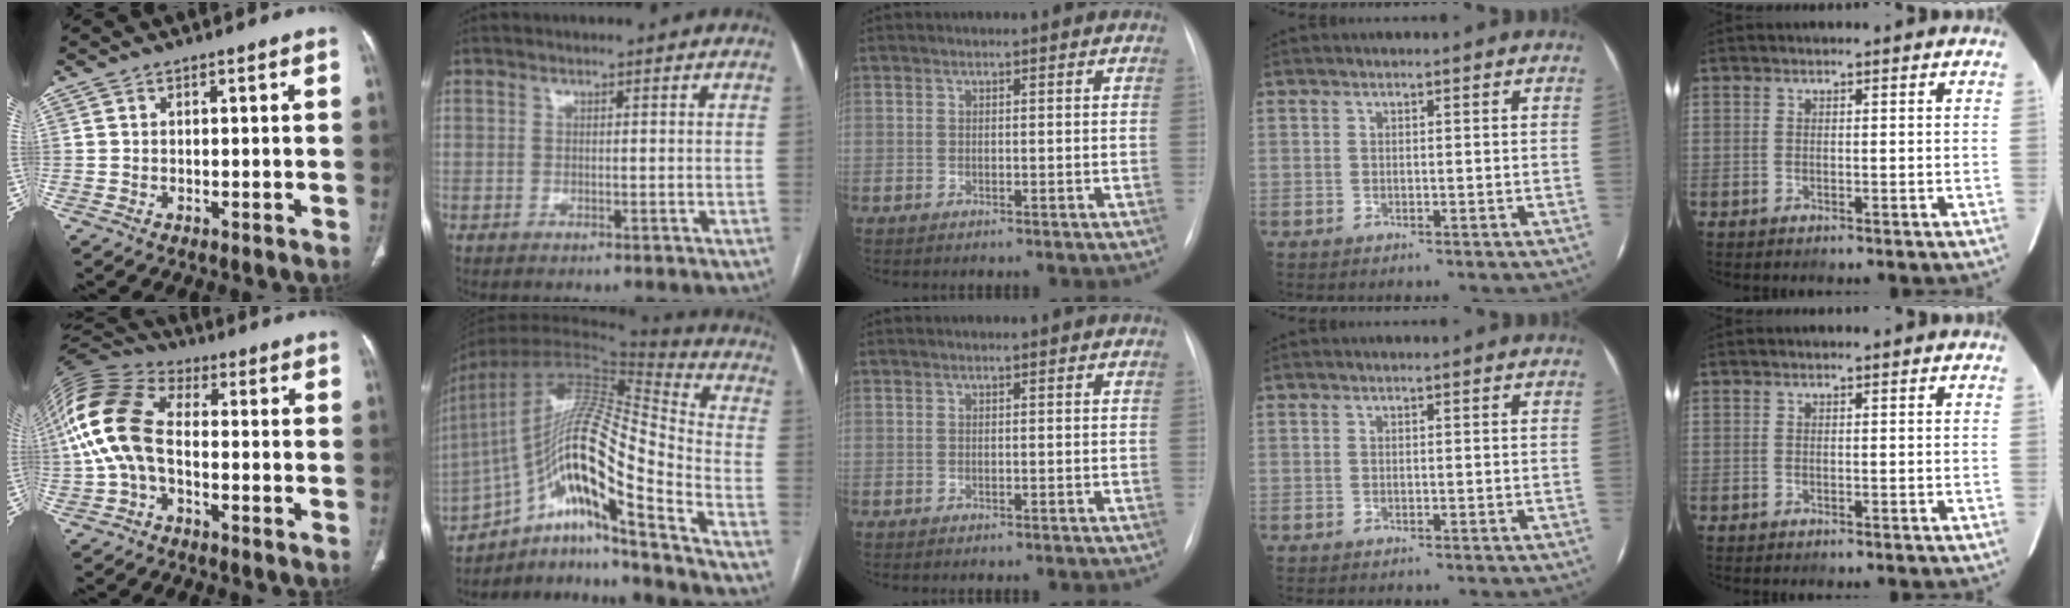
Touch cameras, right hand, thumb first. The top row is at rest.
{"thumb": {"total": 14.8, "force": [-1.2, 8.9, 11.8], "torque": [-0.254, 0.035, -0.031]}, "index": {"total": 20.4, "force": [-11.4, 1.4, 16.8], "torque": [-0.329, 0.012, -0.202]}}